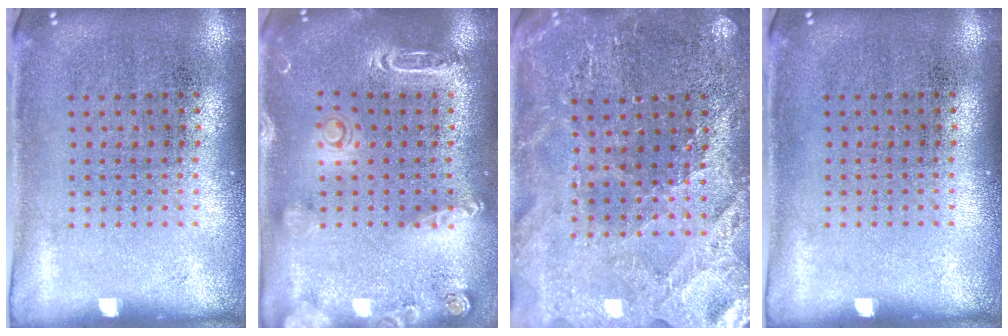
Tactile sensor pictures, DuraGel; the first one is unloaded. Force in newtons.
{"total": 2.0, "press": 1.9, "slide": 0.5}
{"total": 2.8, "press": 2.8, "slide": 0.2}
{"total": 0.0}